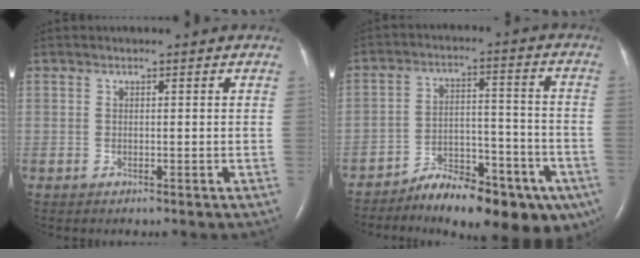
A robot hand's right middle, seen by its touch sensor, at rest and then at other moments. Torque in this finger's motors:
{"motor_torque": [1.05, -1.07, 0.19, 0.09]}